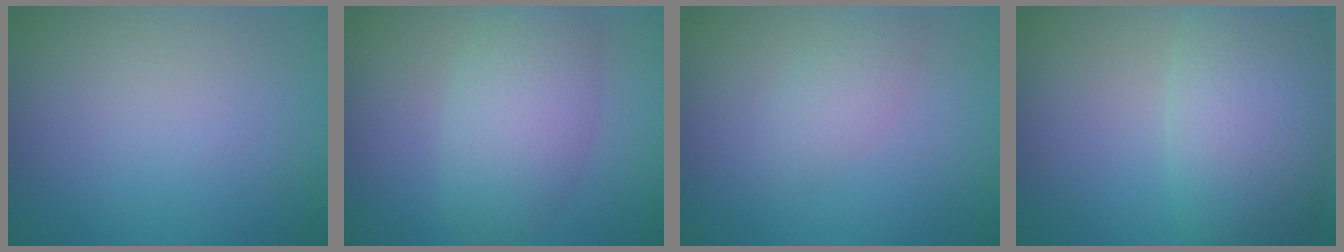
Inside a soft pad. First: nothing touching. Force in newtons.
{"total": 5.0, "press": 5.0, "slide": 0.2}
{"total": 1.8, "press": 1.8, "slide": 0.1}
{"total": 8.4, "press": 8.4, "slide": 0.4}